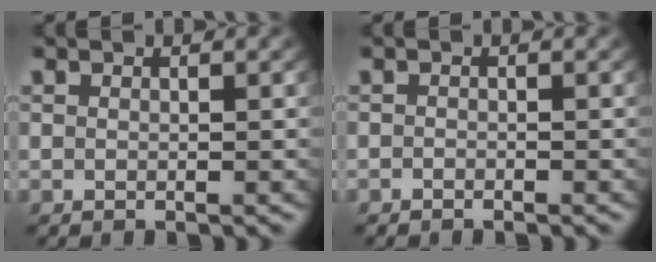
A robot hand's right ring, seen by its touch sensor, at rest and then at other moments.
{"total": 0.5, "force": [-0.5, -0.1, 0.0], "torque": [-0.006, -0.010, -0.004]}